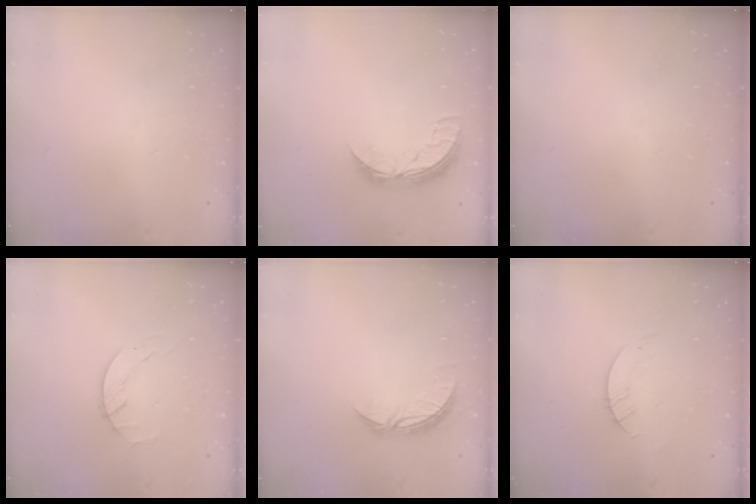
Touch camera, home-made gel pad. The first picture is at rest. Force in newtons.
{"total": 8.8, "press": 8.8, "slide": 0.2}
{"total": 0.0}
{"total": 1.8, "press": 1.7, "slide": 0.3}
{"total": 6.7, "press": 6.7, "slide": 0.4}
{"total": 2.8, "press": 2.8, "slide": 0.2}